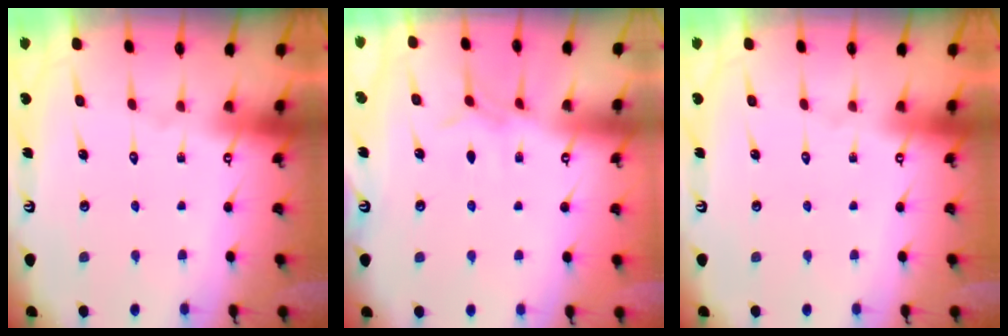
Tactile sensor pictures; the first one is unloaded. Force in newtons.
{"total": 3.9, "press": 3.9, "slide": 0.2}
{"total": 0.0}